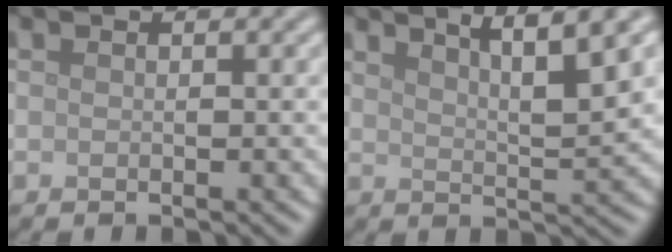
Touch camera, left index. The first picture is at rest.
{"total": 5.4, "force": [3.5, 0.9, 4.0], "torque": [-0.047, 0.007, 0.058]}